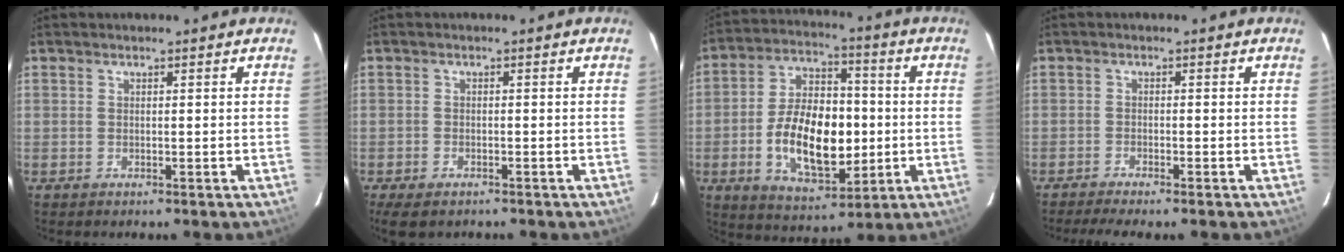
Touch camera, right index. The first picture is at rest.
{"total": 5.0, "force": [-3.7, 2.4, 2.4], "torque": [-0.064, -0.021, -0.061]}
{"total": 17.0, "force": [-2.6, 9.5, 13.9], "torque": [-0.265, 0.010, -0.031]}
{"total": 4.2, "force": [-3.8, -0.2, 1.9], "torque": [-0.048, -0.011, -0.062]}